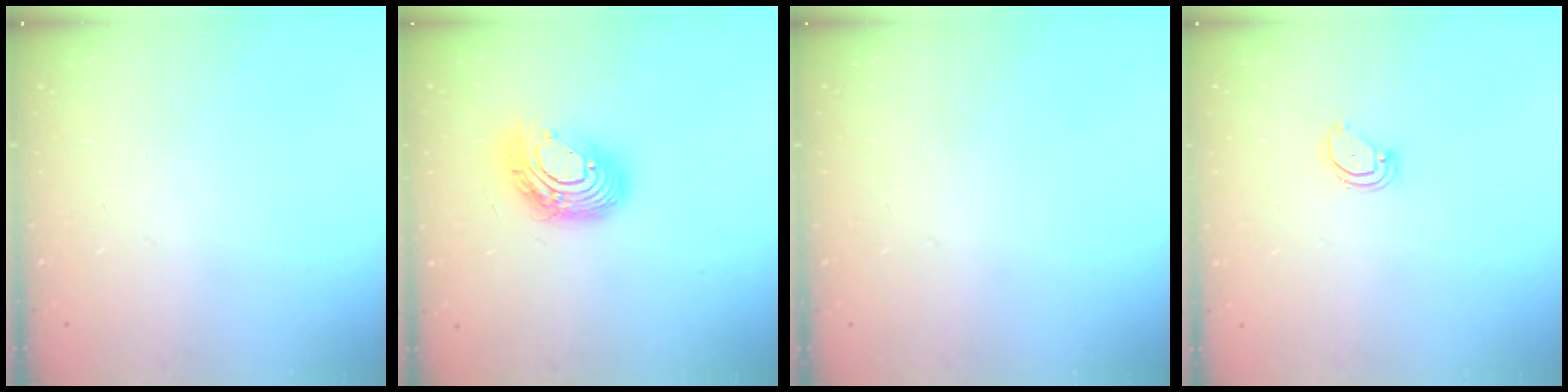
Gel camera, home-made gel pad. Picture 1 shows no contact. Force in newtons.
{"total": 14.4, "press": 14.3, "slide": 1.3}
{"total": 0.0}
{"total": 3.6, "press": 3.5, "slide": 0.3}